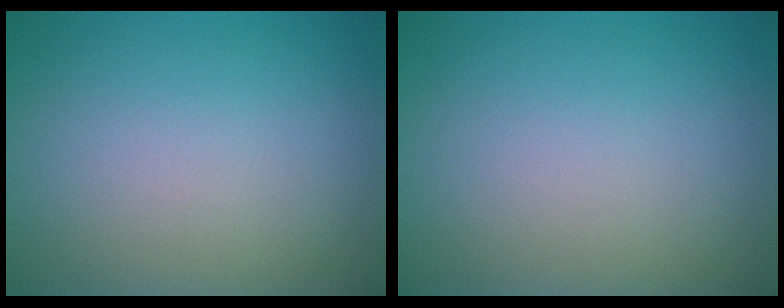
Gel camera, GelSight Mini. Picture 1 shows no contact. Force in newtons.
{"total": 0.0}